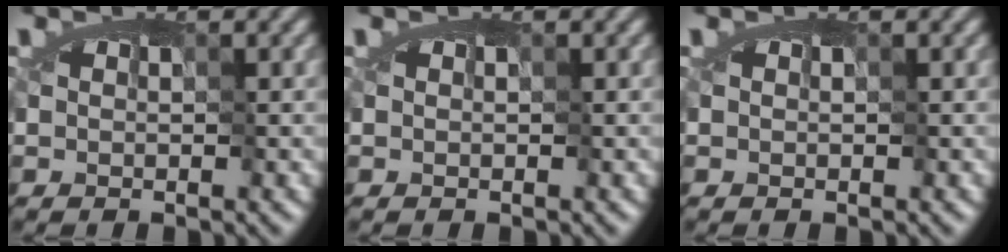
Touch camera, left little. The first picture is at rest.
{"total": 0.0}
{"total": 0.0}